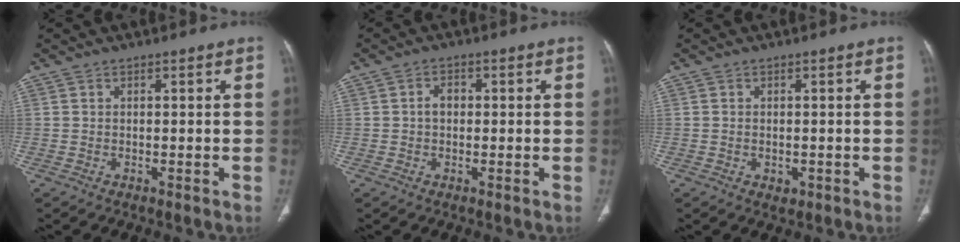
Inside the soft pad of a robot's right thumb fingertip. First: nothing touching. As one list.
[{"total": 2.3, "force": [0.0, 1.8, 1.5], "torque": [-0.018, 0.009, -0.003]}, {"total": 1.7, "force": [-0.5, 1.3, 1.0], "torque": [-0.010, 0.000, -0.002]}]